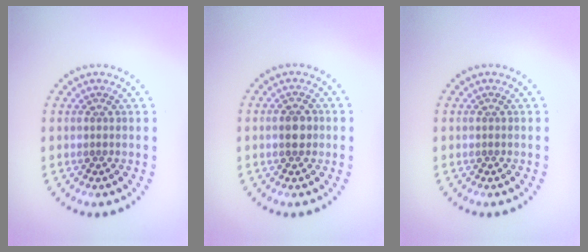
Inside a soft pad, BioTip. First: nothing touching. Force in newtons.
{"total": 2.0, "press": 2.0, "slide": 0.1}
{"total": 0.0}